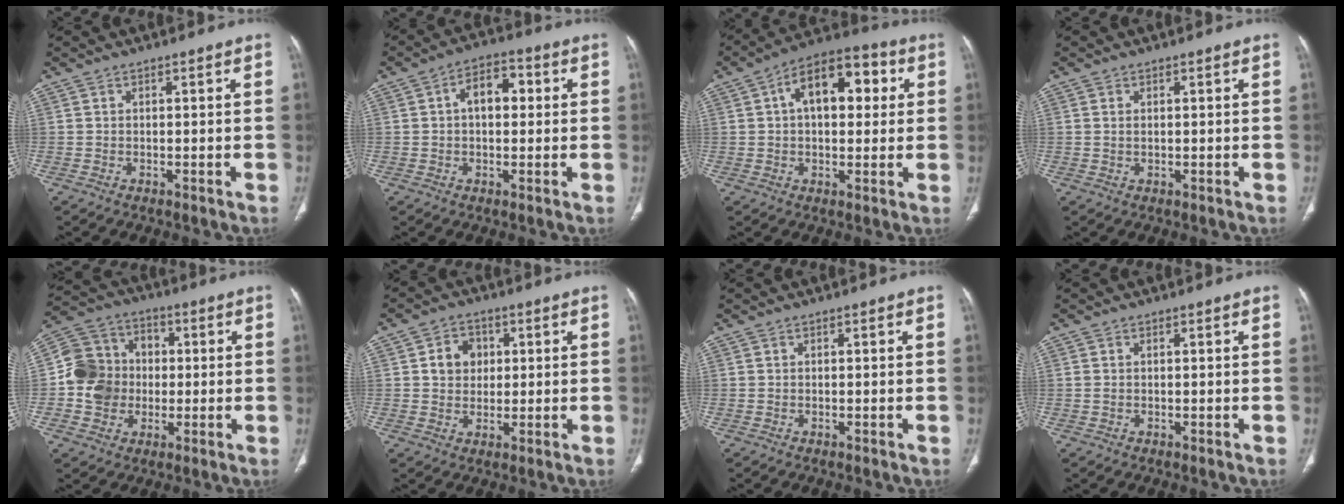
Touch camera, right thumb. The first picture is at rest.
{"total": 7.4, "force": [1.1, 4.5, 5.8], "torque": [-0.075, 0.022, 0.011]}
{"total": 14.2, "force": [3.4, 8.0, 11.2], "torque": [-0.145, 0.028, 0.047]}
{"total": 0.8, "force": [0.3, 0.5, 0.7], "torque": [-0.018, 0.002, 0.009]}
{"total": 12.7, "force": [-0.8, 11.3, 5.6], "torque": [-0.083, 0.029, -0.020]}
{"total": 6.0, "force": [1.3, 5.1, 3.0], "torque": [-0.021, 0.000, 0.019]}
{"total": 0.0}
{"total": 0.7, "force": [0.1, 0.4, 0.5], "torque": [-0.021, 0.011, 0.009]}